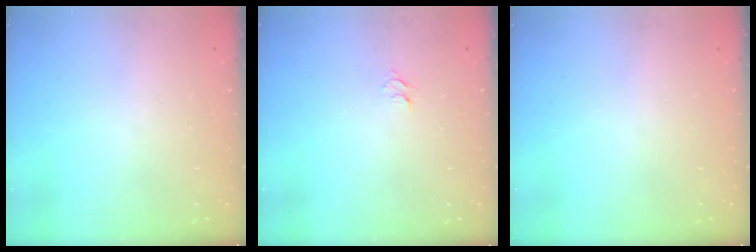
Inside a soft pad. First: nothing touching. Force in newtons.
{"total": 3.9, "press": 3.9, "slide": 0.4}
{"total": 0.0}